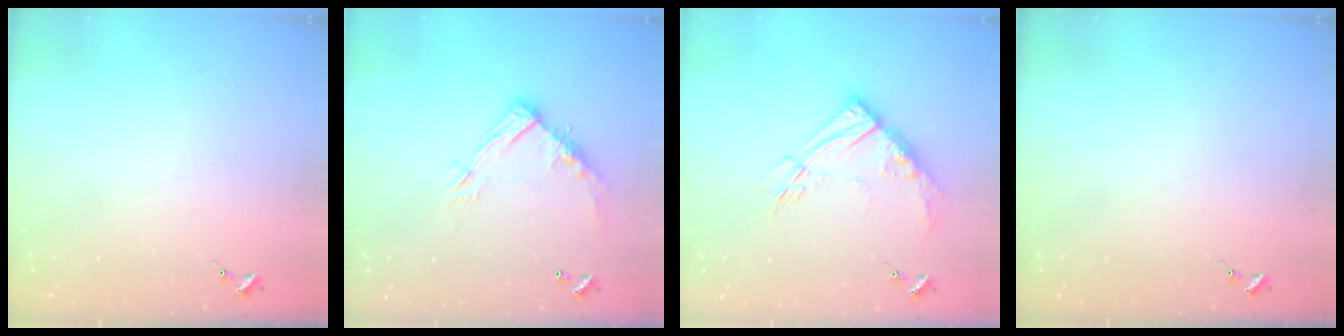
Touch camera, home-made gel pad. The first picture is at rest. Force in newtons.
{"total": 13.2, "press": 13.1, "slide": 0.8}
{"total": 12.7, "press": 12.6, "slide": 1.3}
{"total": 0.0}